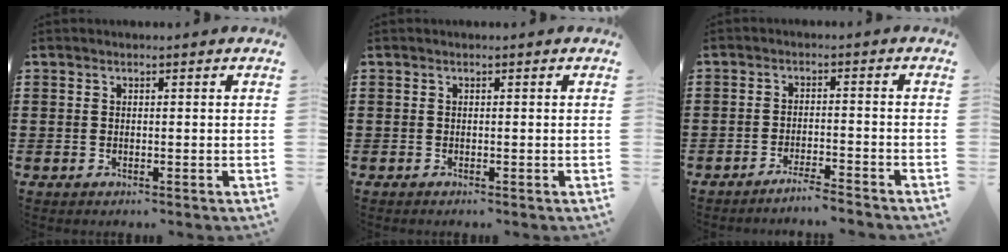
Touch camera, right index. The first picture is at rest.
{"total": 0.0}
{"total": 3.0, "force": [-2.9, -0.3, 0.7], "torque": [-0.015, 0.000, -0.059]}